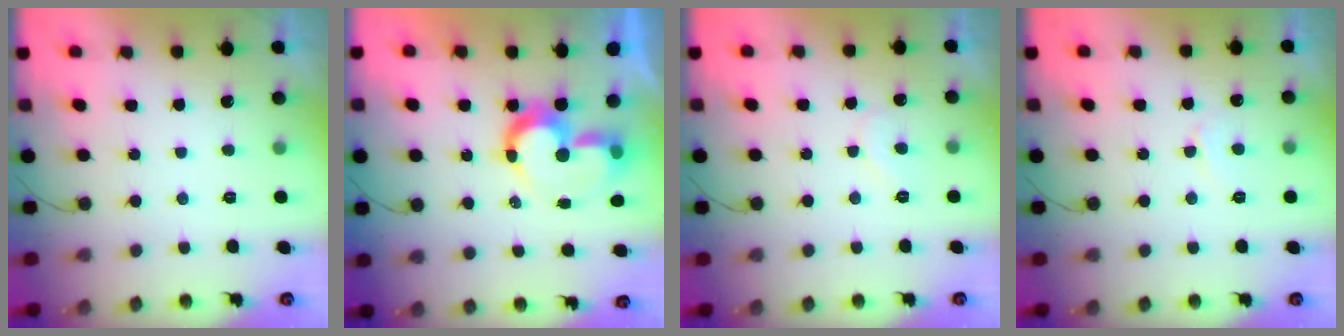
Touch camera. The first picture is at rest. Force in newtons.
{"total": 10.7, "press": 10.6, "slide": 1.5}
{"total": 5.4, "press": 5.4, "slide": 0.5}
{"total": 3.7, "press": 3.7, "slide": 0.3}